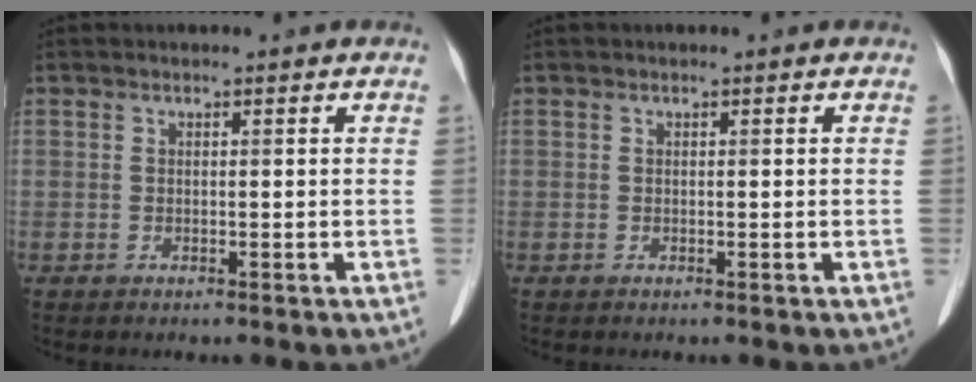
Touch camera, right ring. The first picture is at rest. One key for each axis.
{"total": 0.0}